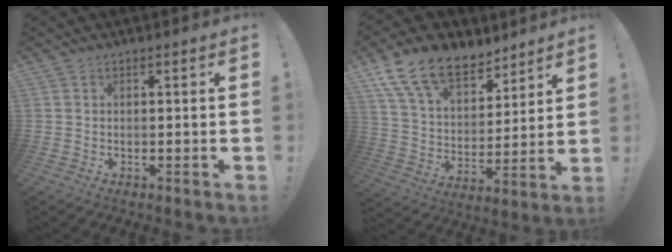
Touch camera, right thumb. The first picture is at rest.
{"total": 16.6, "force": [11.3, 9.1, 8.1], "torque": [-0.151, -0.075, 0.213]}